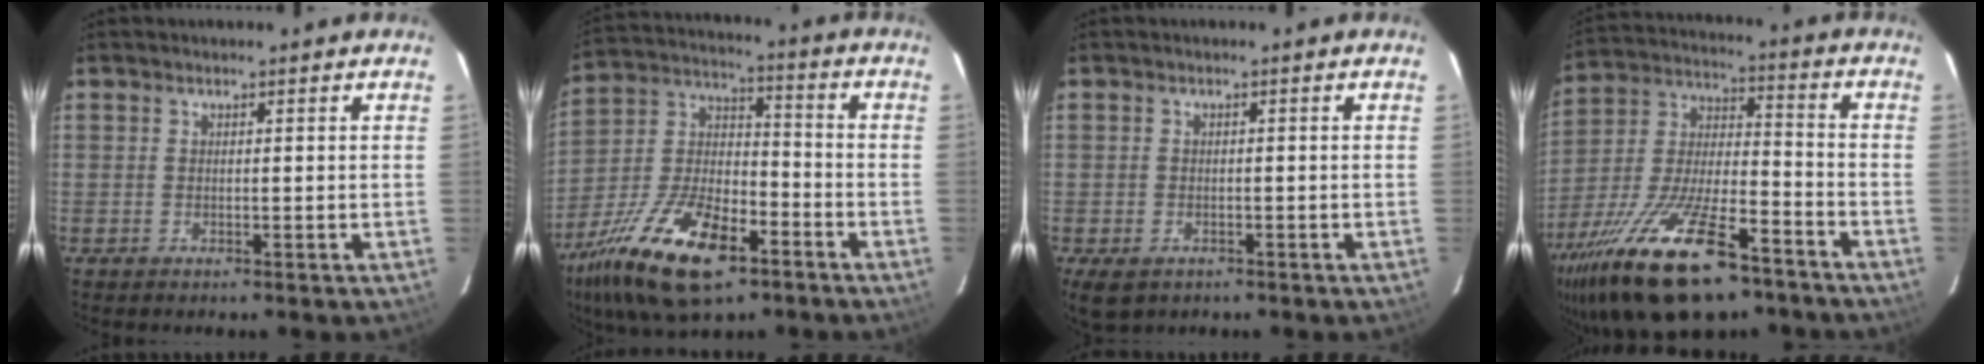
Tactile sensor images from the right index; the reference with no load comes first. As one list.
[{"total": 22.1, "force": [-12.6, 9.5, 15.5], "torque": [-0.317, -0.019, -0.225]}, {"total": 4.8, "force": [-2.6, 3.2, 2.4], "torque": [-0.051, -0.013, -0.039]}, {"total": 26.2, "force": [-16.8, 9.5, 17.7], "torque": [-0.352, -0.031, -0.282]}]